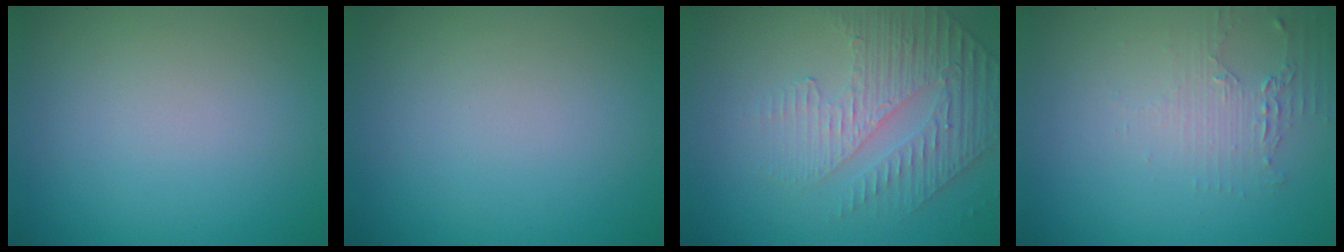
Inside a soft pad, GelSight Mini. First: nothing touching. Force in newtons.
{"total": 0.0}
{"total": 4.7, "press": 3.1, "slide": 3.5}
{"total": 1.7, "press": 1.7, "slide": 0.3}